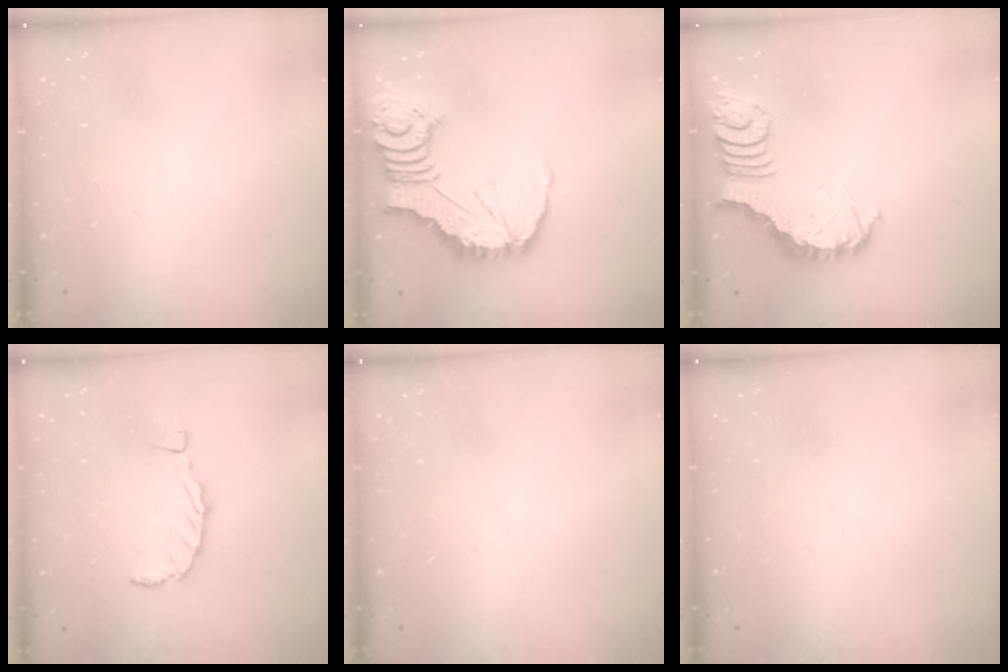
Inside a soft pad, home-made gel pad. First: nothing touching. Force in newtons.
{"total": 15.4, "press": 15.3, "slide": 1.7}
{"total": 4.3, "press": 4.3, "slide": 0.5}
{"total": 1.2, "press": 1.2, "slide": 0.2}
{"total": 0.0}
{"total": 0.0}